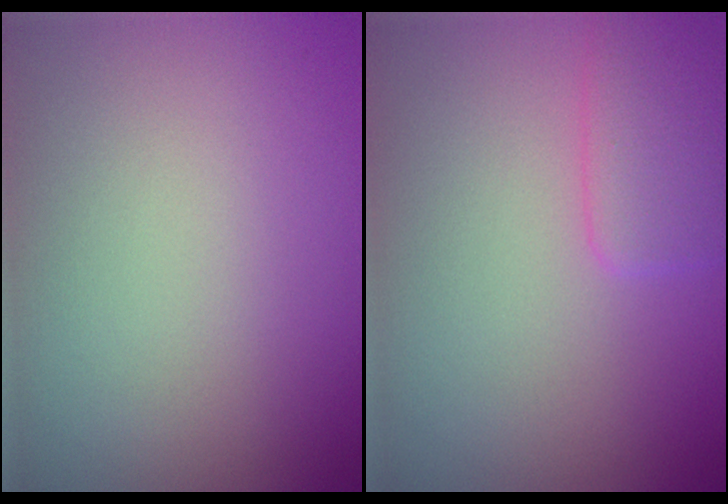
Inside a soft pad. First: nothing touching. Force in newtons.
{"total": 2.6, "press": 2.5, "slide": 0.3}